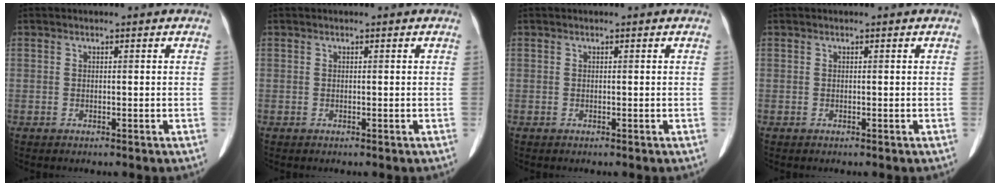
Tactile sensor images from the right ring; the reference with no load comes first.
{"total": 0.0}
{"total": 0.0}
{"total": 0.0}